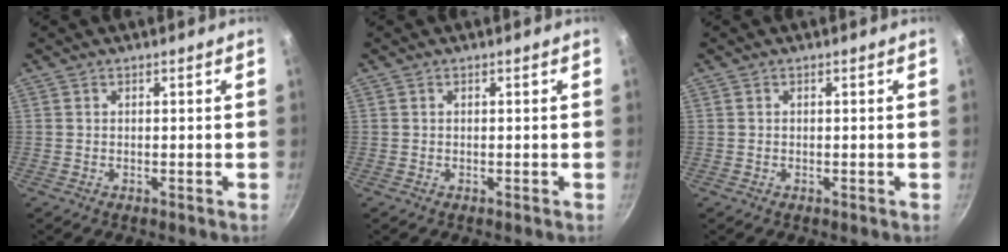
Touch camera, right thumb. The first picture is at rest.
{"total": 0.0}
{"total": 0.0}